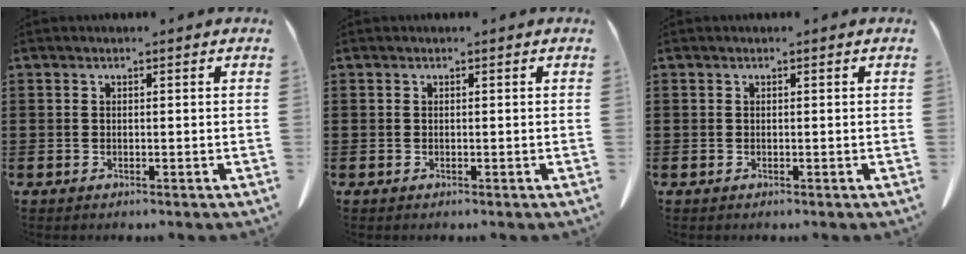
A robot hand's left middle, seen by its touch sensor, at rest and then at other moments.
{"total": 0.0}
{"total": 0.0}